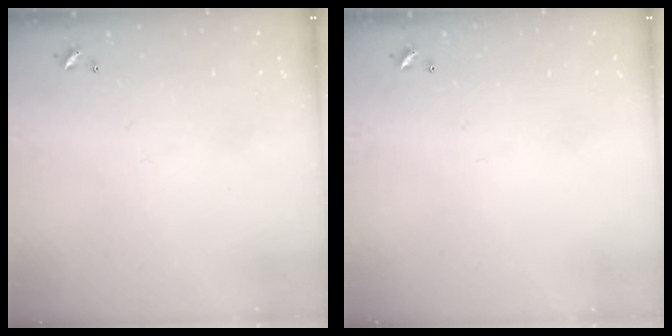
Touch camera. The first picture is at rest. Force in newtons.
{"total": 0.0}